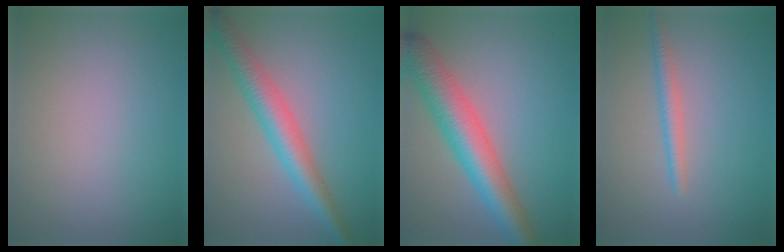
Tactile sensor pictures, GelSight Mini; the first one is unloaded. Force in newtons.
{"total": 4.9, "press": 4.9, "slide": 0.1}
{"total": 7.3, "press": 7.3, "slide": 0.2}
{"total": 1.8, "press": 1.8, "slide": 0.1}